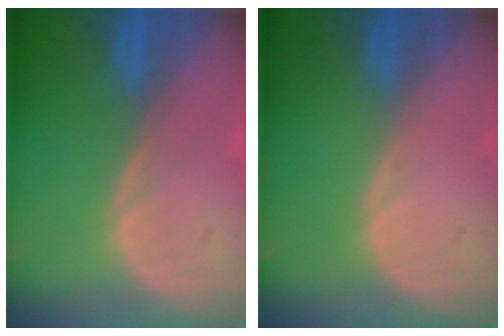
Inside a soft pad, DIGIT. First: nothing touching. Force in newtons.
{"total": 0.0}